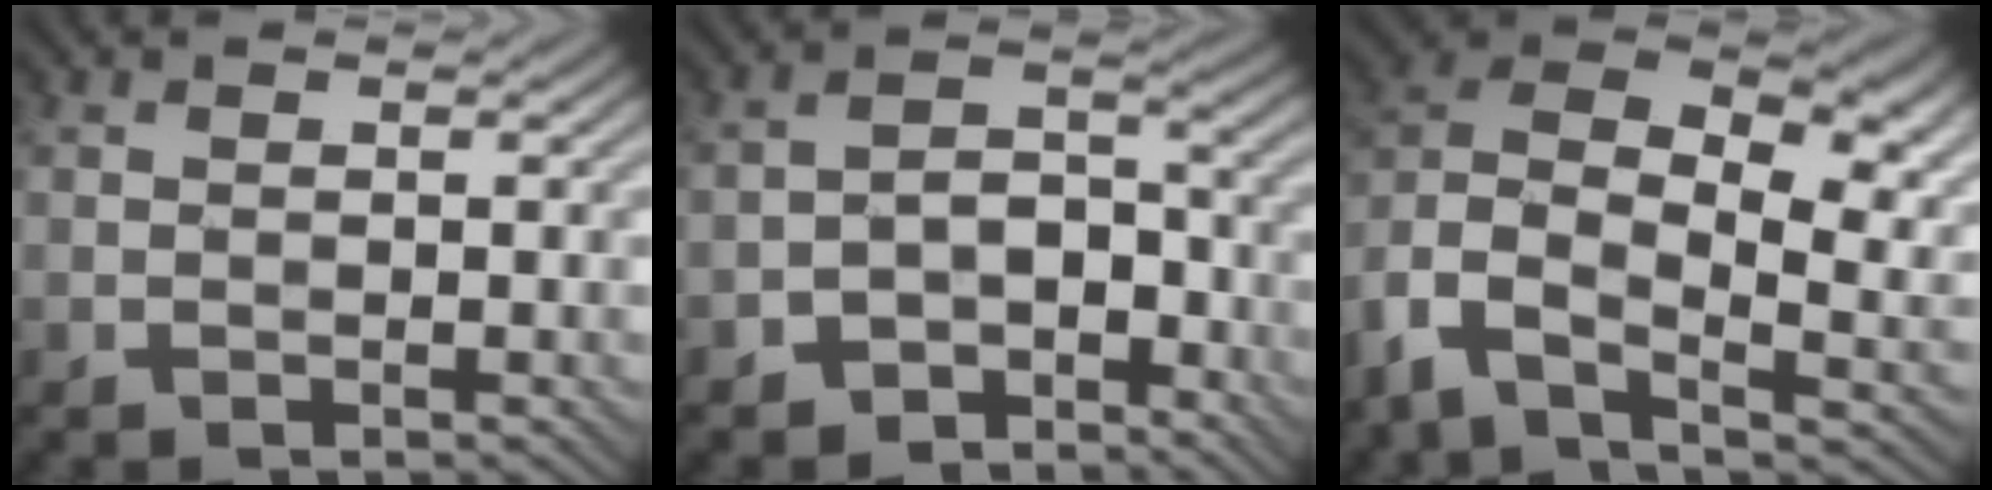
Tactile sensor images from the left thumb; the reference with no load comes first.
{"total": 6.5, "force": [-4.8, 3.5, 2.6], "torque": [-0.032, 0.004, -0.095]}
{"total": 15.3, "force": [-1.8, 9.8, 11.6], "torque": [-0.261, -0.004, -0.038]}